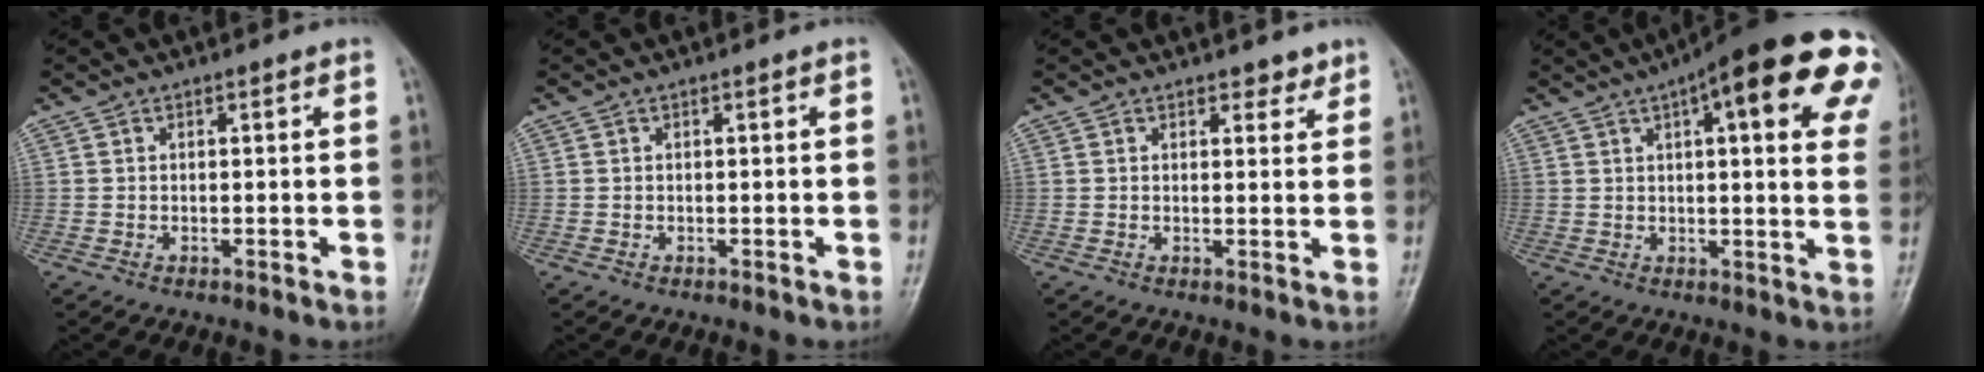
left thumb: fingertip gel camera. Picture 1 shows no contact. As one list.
[{"total": 0.0}, {"total": 2.4, "force": [1.9, 1.2, 0.8], "torque": [0.007, -0.011, 0.023]}, {"total": 23.6, "force": [10.0, 6.7, 20.3], "torque": [-0.231, 0.017, 0.121]}]